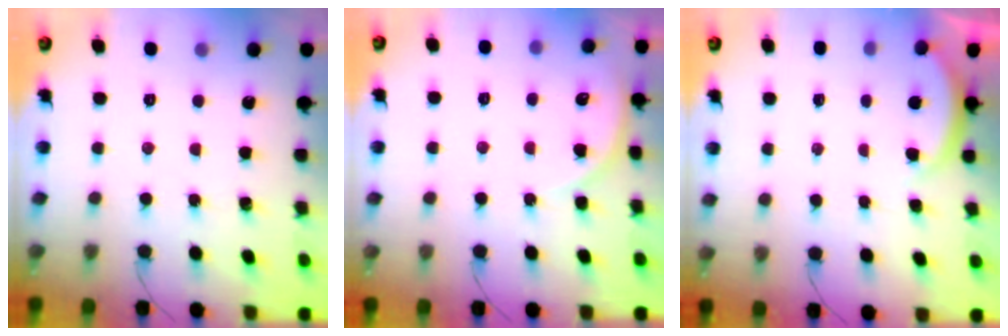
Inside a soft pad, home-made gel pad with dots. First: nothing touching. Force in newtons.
{"total": 5.4, "press": 5.4, "slide": 0.4}
{"total": 3.0, "press": 2.9, "slide": 0.6}